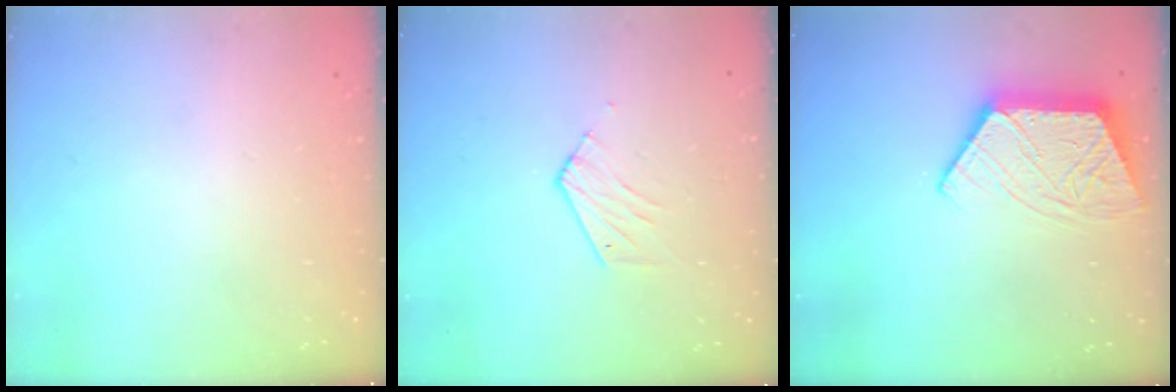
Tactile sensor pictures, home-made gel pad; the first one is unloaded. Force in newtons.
{"total": 4.0, "press": 3.9, "slide": 0.3}
{"total": 13.3, "press": 13.3, "slide": 0.8}